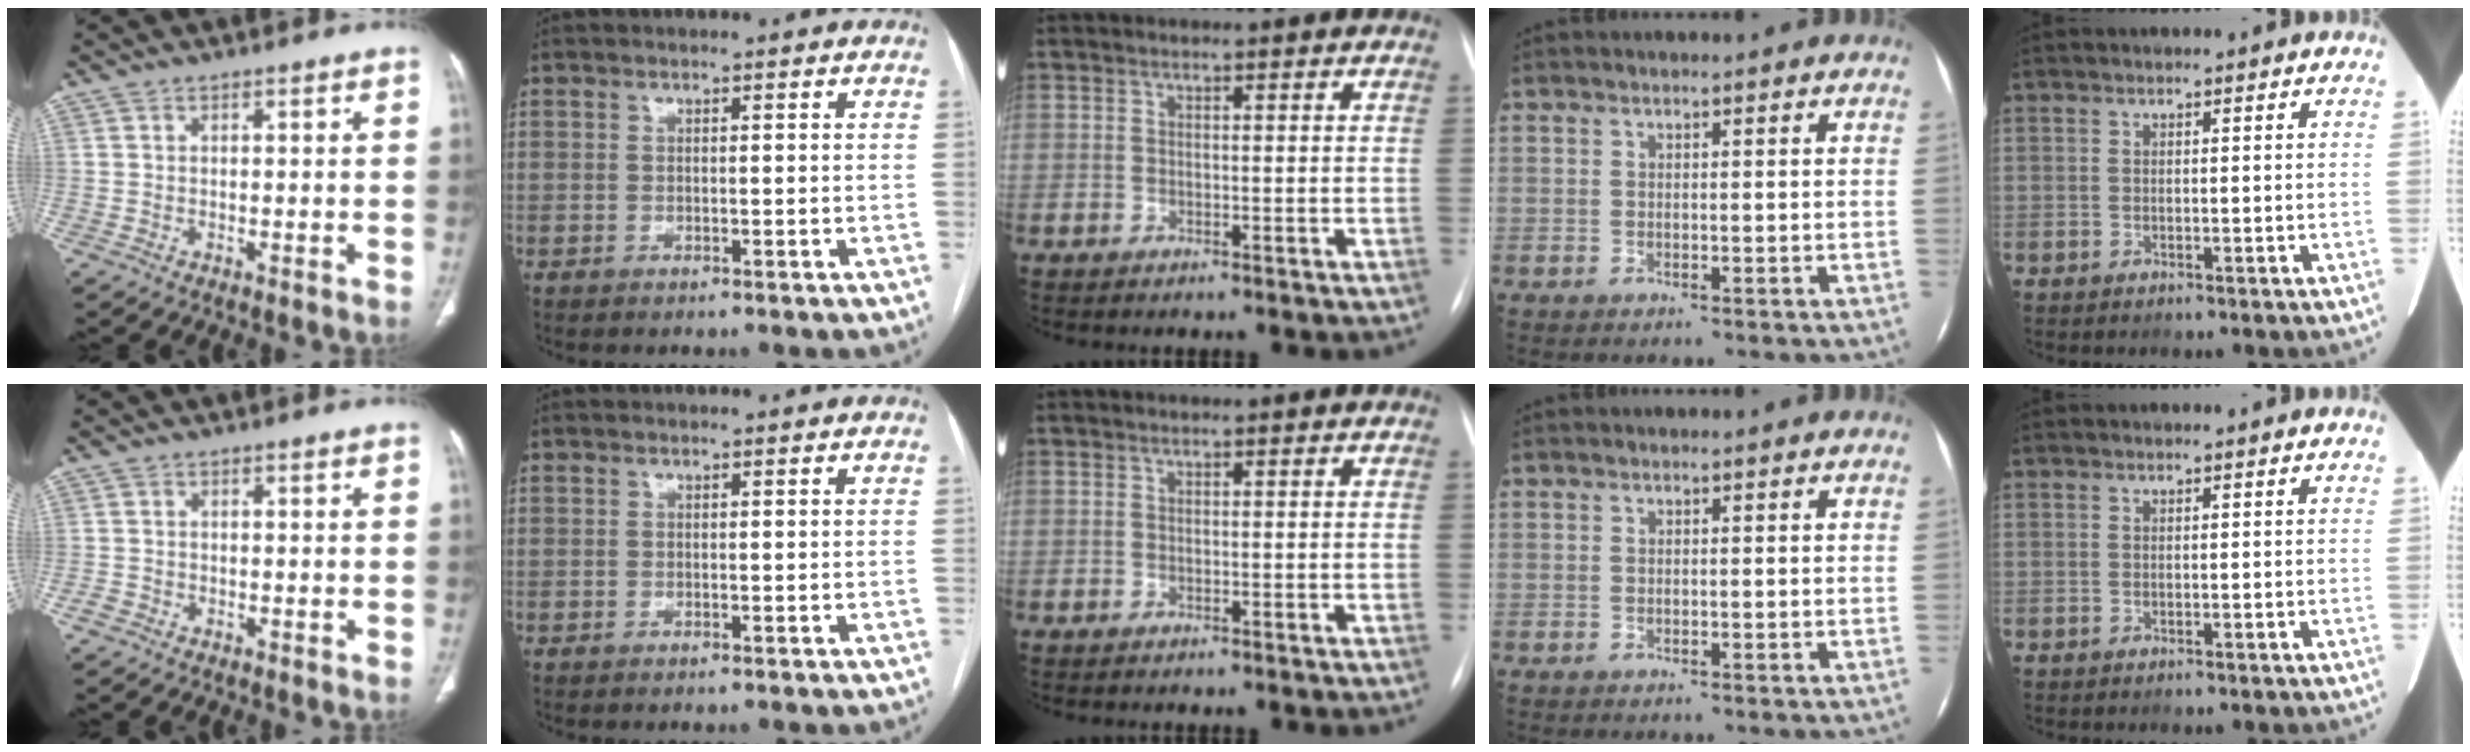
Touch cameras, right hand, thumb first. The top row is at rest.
{"thumb": {"total": 1.4, "force": [-0.8, 1.2, 0.4], "torque": [-0.006, 0.004, -0.017]}}